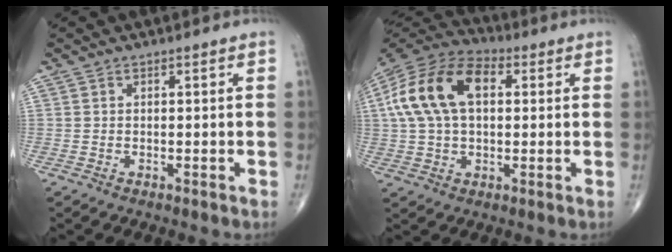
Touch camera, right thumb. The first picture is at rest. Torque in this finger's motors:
{"motor_torque": [0.32, 0.32, 0.61, 0.15, 0.17]}